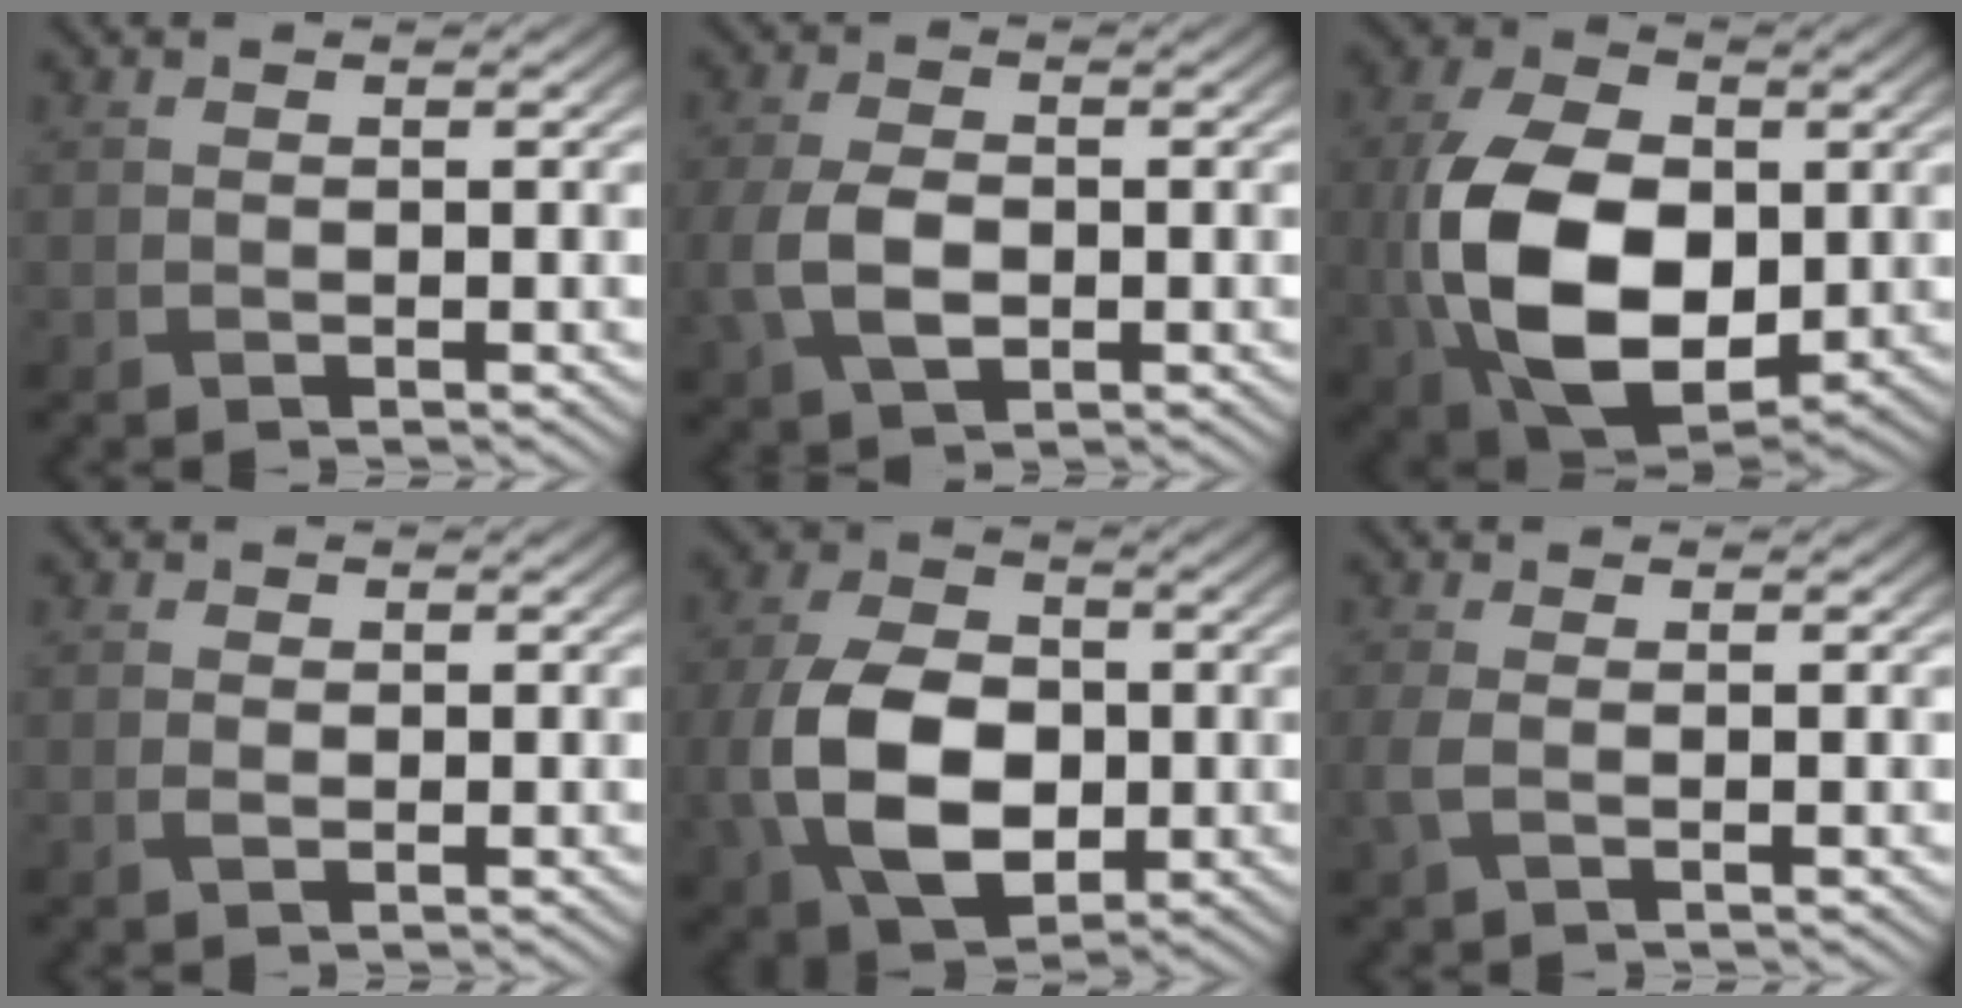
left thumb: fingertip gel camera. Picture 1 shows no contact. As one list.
[{"total": 6.0, "force": [-1.0, 4.0, 4.4], "torque": [-0.118, -0.014, -0.017]}, {"total": 15.4, "force": [-1.6, 10.2, 11.5], "torque": [-0.269, -0.026, -0.023]}, {"total": 0.8, "force": [-0.1, 0.7, 0.4], "torque": [-0.011, -0.002, -0.002]}, {"total": 11.8, "force": [-2.0, 8.2, 8.3], "torque": [-0.213, -0.020, -0.033]}, {"total": 2.0, "force": [-0.1, 0.8, 1.8], "torque": [-0.051, 0.001, -0.005]}]